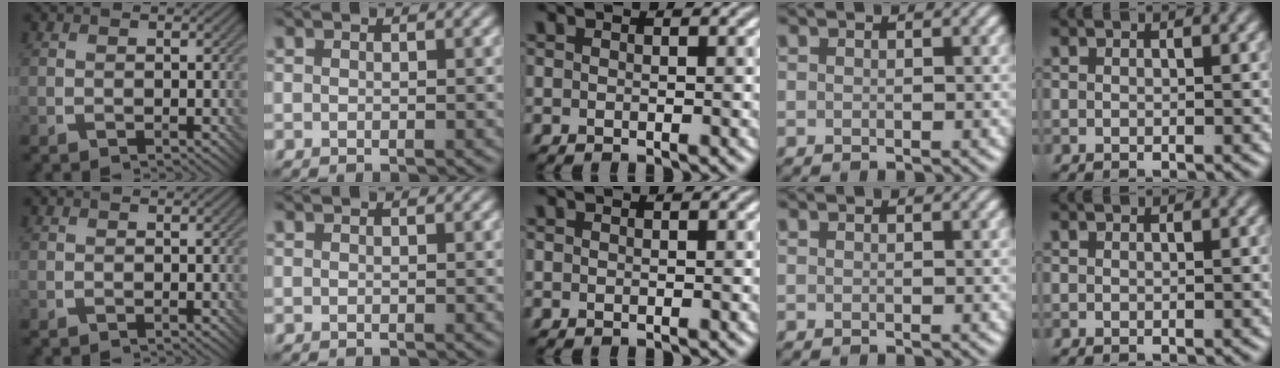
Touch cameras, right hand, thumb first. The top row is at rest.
{}